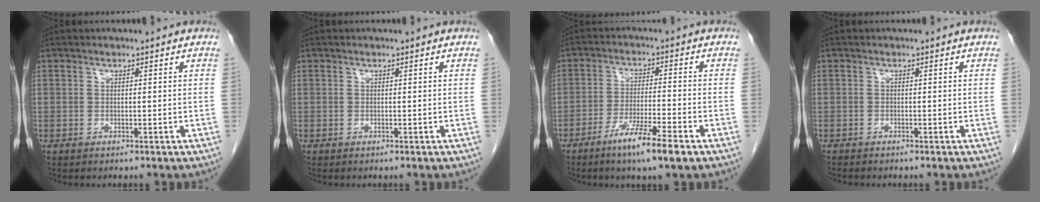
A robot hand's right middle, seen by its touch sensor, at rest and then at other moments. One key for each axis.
{"total": 0.0}
{"total": 7.9, "fx": -4.9, "fy": 0.0, "fz": 6.2, "tx": -0.112, "ty": -0.015, "tz": -0.087}
{"total": 0.7, "fx": -0.7, "fy": 0.1, "fz": 0.1, "tx": -0.005, "ty": -0.001, "tz": -0.014}